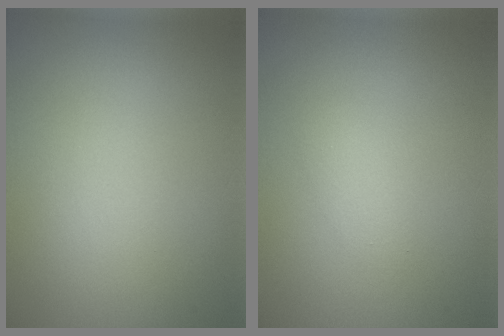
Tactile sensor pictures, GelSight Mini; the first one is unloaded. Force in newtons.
{"total": 1.0, "press": 1.0, "slide": 0.0}